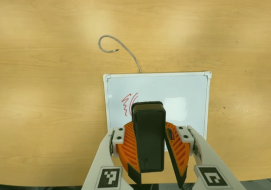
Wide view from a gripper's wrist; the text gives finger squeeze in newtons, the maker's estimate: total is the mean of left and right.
{"total": 10.5, "left": 10.4, "right": 10.7}